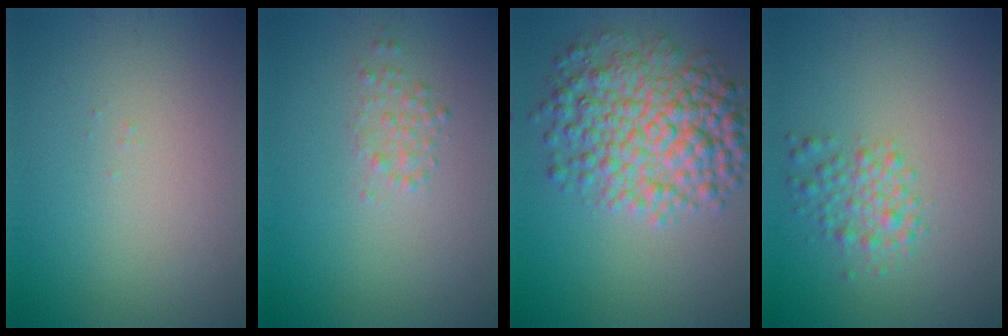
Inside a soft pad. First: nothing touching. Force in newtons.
{"total": 1.3, "press": 1.3, "slide": 0.0}
{"total": 7.7, "press": 7.7, "slide": 0.1}
{"total": 2.3, "press": 2.3, "slide": 0.0}